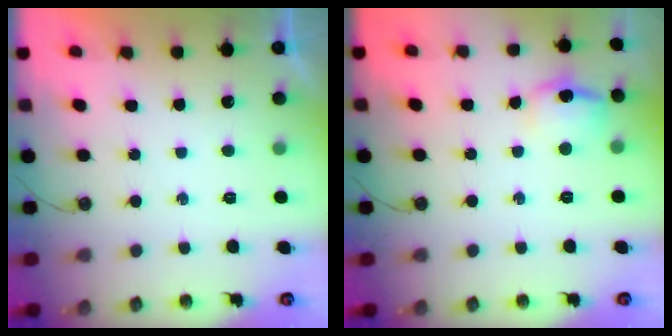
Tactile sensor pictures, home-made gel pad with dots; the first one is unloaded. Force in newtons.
{"total": 11.3, "press": 11.3, "slide": 0.9}